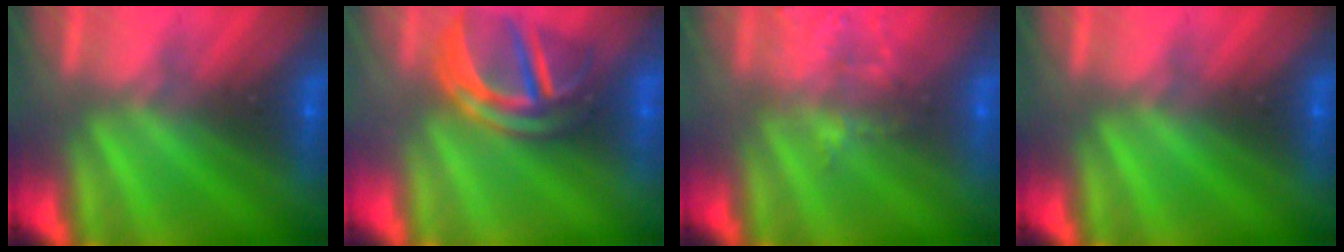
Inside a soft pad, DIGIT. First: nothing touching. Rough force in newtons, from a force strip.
{"total": 4.4}
{"total": 1.7}
{"total": 0.0}